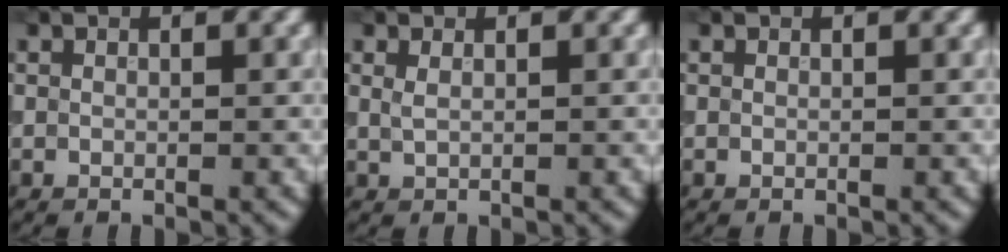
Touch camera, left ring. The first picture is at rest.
{"total": 0.7, "force": [0.5, -0.3, 0.5], "torque": [-0.014, -0.004, 0.017]}
{"total": 0.0}